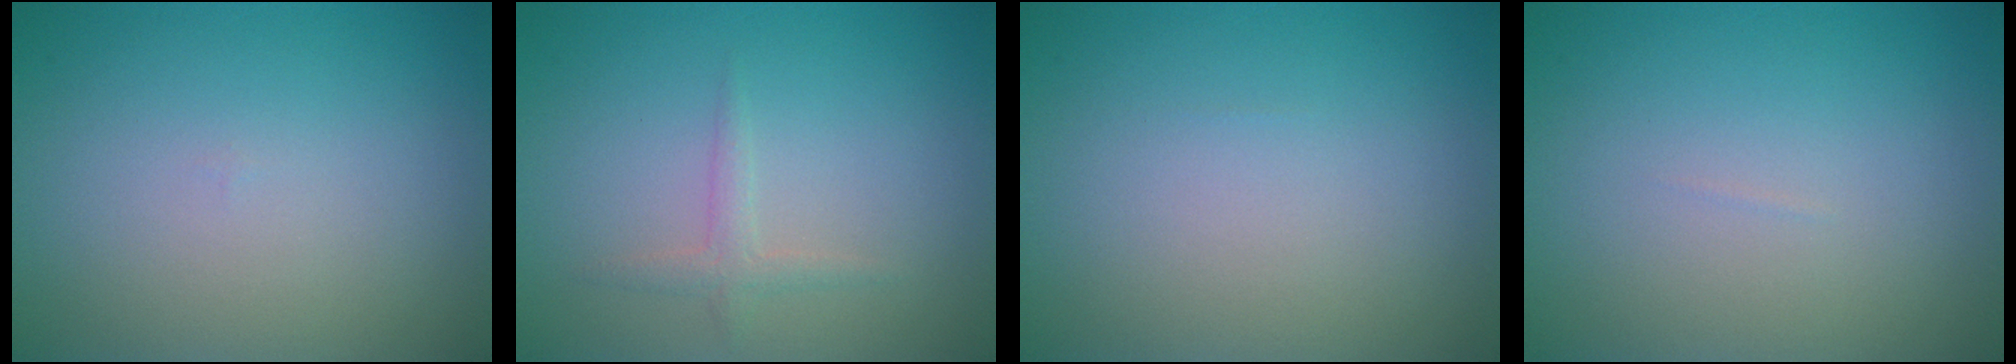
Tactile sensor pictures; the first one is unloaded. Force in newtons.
{"total": 1.3, "press": 1.3, "slide": 0.0}
{"total": 0.0}
{"total": 0.0}